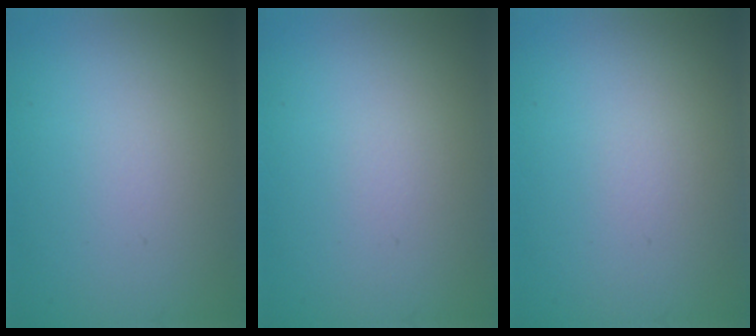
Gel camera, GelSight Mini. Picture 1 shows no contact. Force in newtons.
{"total": 0.0}
{"total": 0.0}